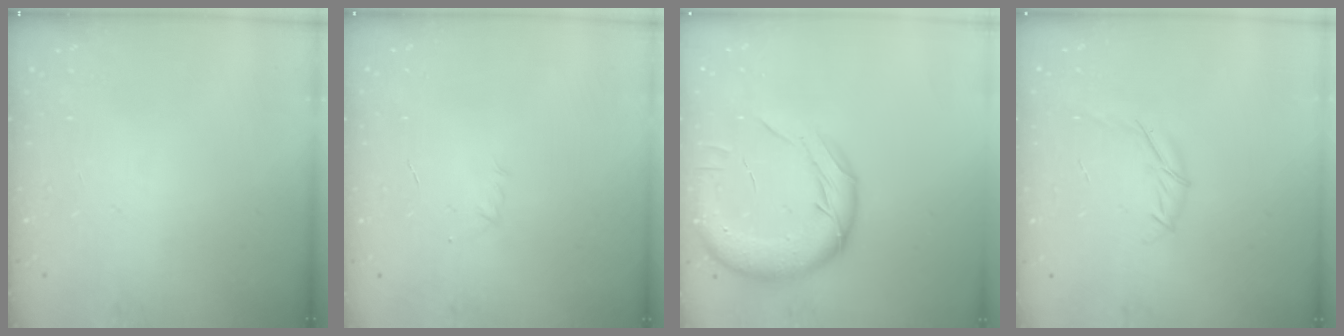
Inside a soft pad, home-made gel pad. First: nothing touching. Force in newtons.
{"total": 2.9, "press": 2.8, "slide": 0.7}
{"total": 16.1, "press": 15.8, "slide": 3.0}
{"total": 6.0, "press": 5.9, "slide": 1.0}